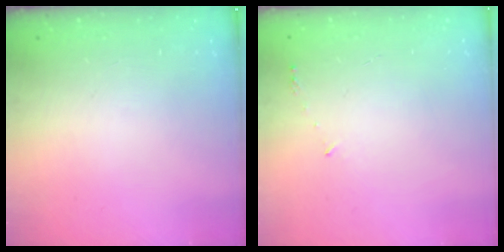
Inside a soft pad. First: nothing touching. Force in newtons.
{"total": 3.2, "press": 3.2, "slide": 0.2}